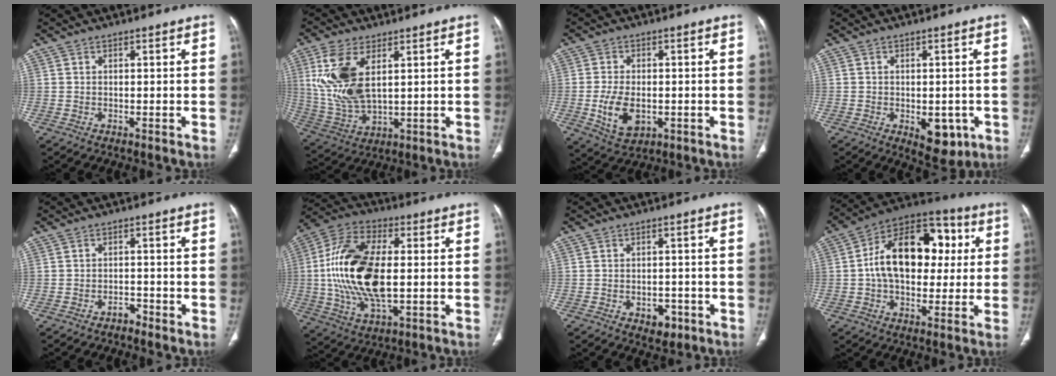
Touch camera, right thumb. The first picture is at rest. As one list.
[{"total": 13.2, "force": [3.9, 6.6, 10.8], "torque": [-0.239, -0.014, 0.090]}, {"total": 8.3, "force": [-1.6, 5.1, 6.3], "torque": [-0.111, -0.003, -0.018]}, {"total": 6.8, "force": [-2.1, 3.9, 5.2], "torque": [-0.041, -0.003, -0.015]}, {"total": 1.7, "force": [-1.4, 0.9, 0.5], "torque": [-0.007, 0.009, -0.023]}, {"total": 20.0, "force": [0.2, 10.0, 17.3], "torque": [-0.354, 0.006, 0.004]}, {"total": 4.1, "force": [-1.8, 2.9, 2.3], "torque": [-0.016, 0.009, -0.017]}, {"total": 20.2, "force": [2.3, 13.0, 15.3], "torque": [-0.212, 0.029, 0.029]}]